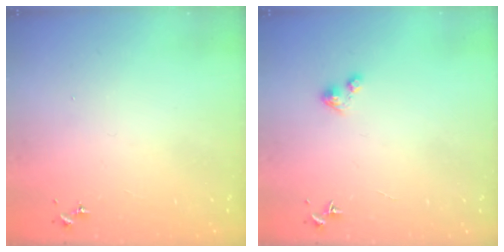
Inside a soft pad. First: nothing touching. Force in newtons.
{"total": 3.0, "press": 3.0, "slide": 0.2}